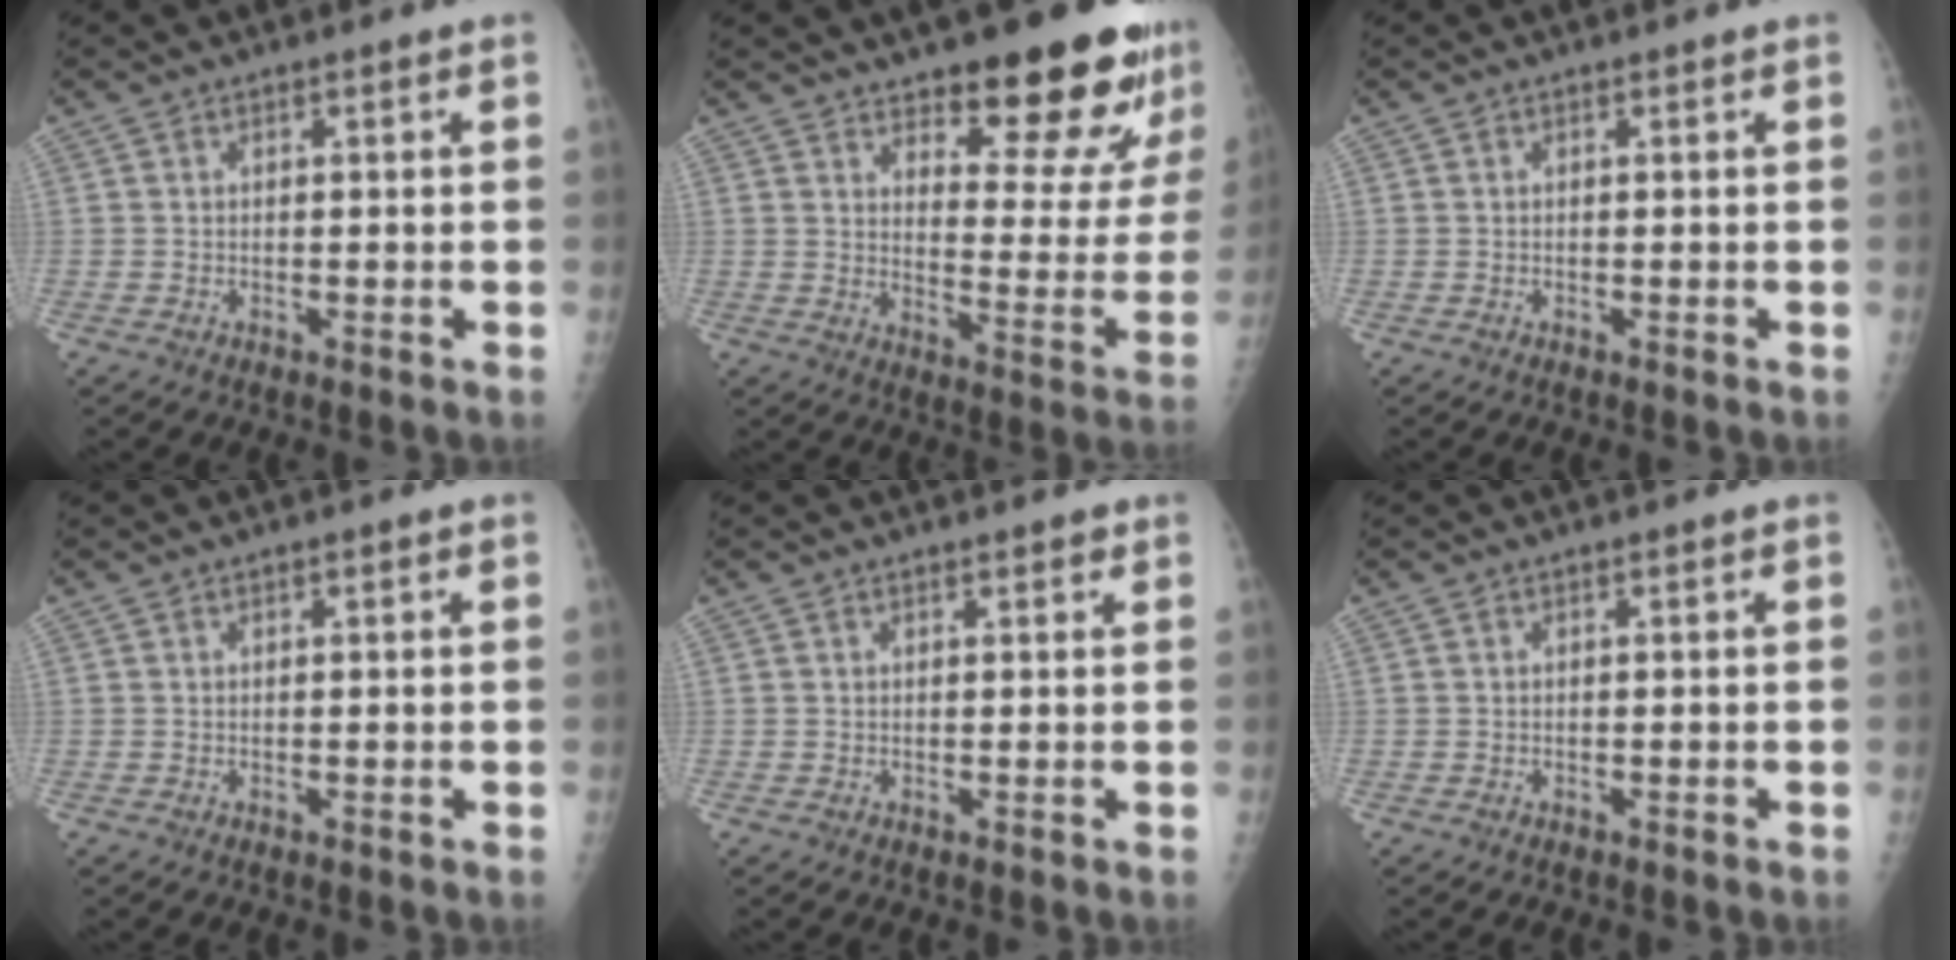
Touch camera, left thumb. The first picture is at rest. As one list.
[{"total": 19.6, "force": [14.7, 5.8, 11.5], "torque": [-0.108, -0.100, 0.194]}, {"total": 0.0}, {"total": 0.8, "force": [0.4, 0.2, 0.7], "torque": [-0.013, 0.002, 0.005]}, {"total": 1.4, "force": [1.0, 0.5, 0.8], "torque": [-0.008, -0.003, 0.012]}, {"total": 0.0}]